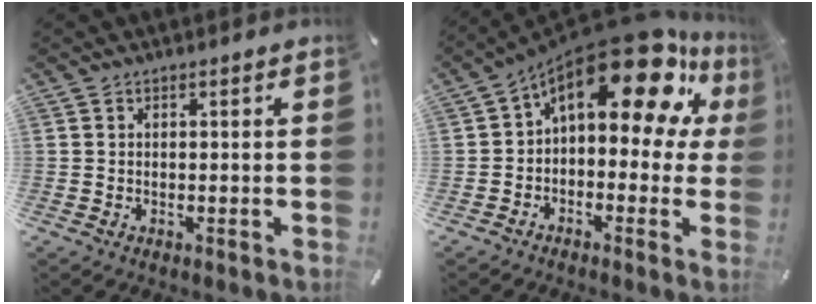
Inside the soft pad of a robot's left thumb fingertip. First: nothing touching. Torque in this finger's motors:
{"motor_torque": [1.99, 2.22, 2.20, -0.57, 0.40]}